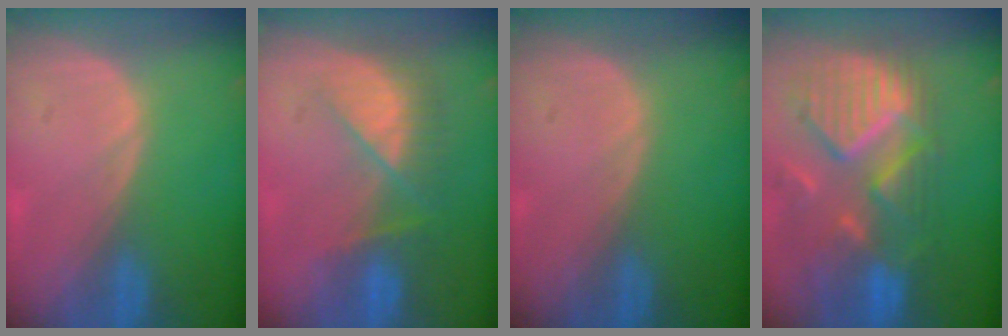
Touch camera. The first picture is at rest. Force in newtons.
{"total": 7.7, "press": 7.0, "slide": 3.2}
{"total": 0.0}
{"total": 11.9, "press": 10.6, "slide": 5.4}